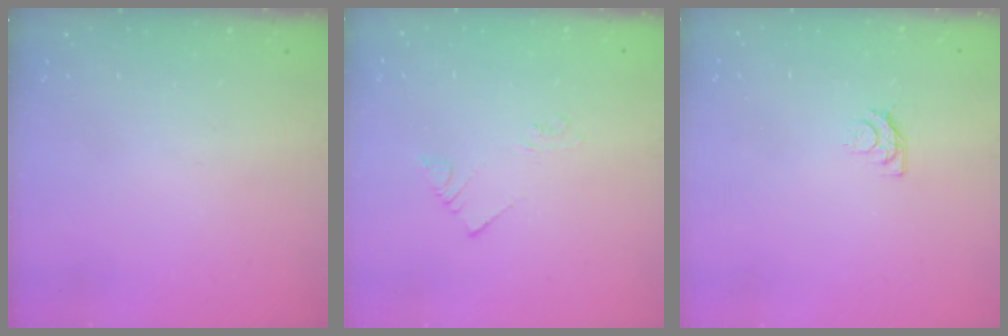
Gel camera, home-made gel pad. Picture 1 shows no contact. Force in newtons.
{"total": 2.1, "press": 2.1, "slide": 0.3}
{"total": 3.4, "press": 3.4, "slide": 0.5}